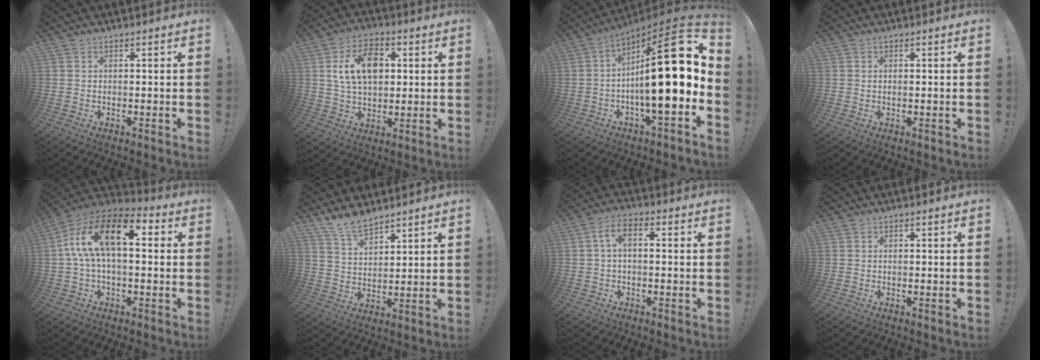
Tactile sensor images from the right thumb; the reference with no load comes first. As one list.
[{"total": 14.0, "force": [3.8, 10.0, 9.0], "torque": [-0.130, 0.001, 0.073]}, {"total": 24.6, "force": [1.3, 5.6, 23.9], "torque": [-0.374, -0.014, 0.013]}, {"total": 0.5, "force": [0.4, 0.1, 0.4], "torque": [-0.006, 0.000, 0.006]}, {"total": 16.6, "force": [3.8, 8.0, 14.0], "torque": [-0.262, -0.001, 0.060]}, {"total": 8.8, "force": [7.8, 2.9, 2.8], "torque": [-0.064, -0.048, 0.151]}, {"total": 5.0, "force": [0.2, 2.3, 4.4], "torque": [-0.088, 0.004, 0.005]}, {"total": 0.0}]